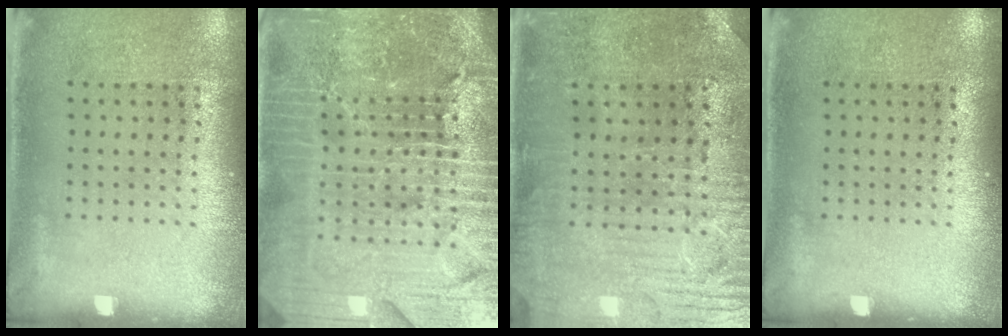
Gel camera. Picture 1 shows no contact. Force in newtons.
{"total": 6.7, "press": 5.9, "slide": 3.2}
{"total": 1.5, "press": 1.3, "slide": 0.6}
{"total": 0.0}